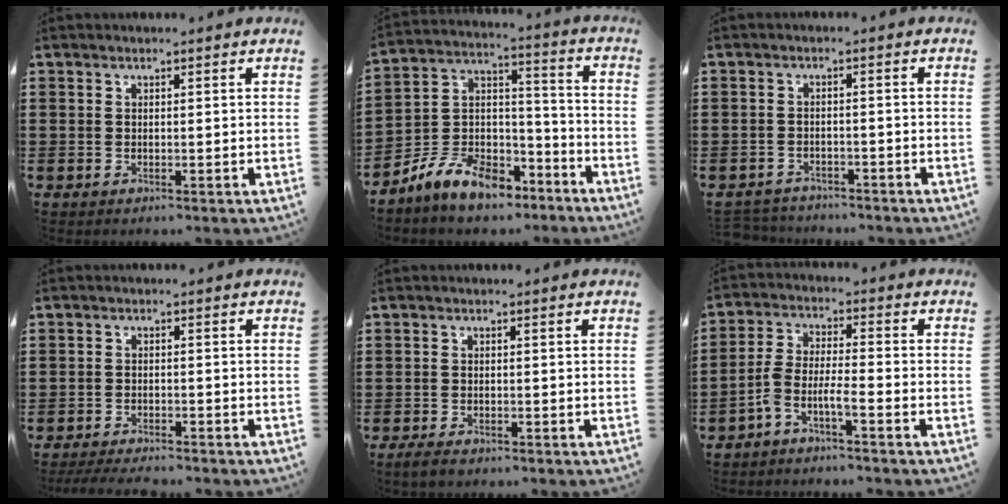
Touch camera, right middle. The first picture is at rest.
{"total": 10.2, "force": [-8.5, 4.0, 4.0], "torque": [-0.091, 0.027, -0.169]}
{"total": 2.6, "force": [-2.6, 0.6, -0.3], "torque": [-0.003, 0.000, -0.058]}
{"total": 3.2, "force": [-3.1, 0.4, 0.6], "torque": [-0.018, -0.001, -0.067]}
{"total": 1.7, "force": [-1.4, 0.7, 0.7], "torque": [-0.022, -0.001, -0.031]}
{"total": 4.3, "force": [-3.0, 0.4, 3.0], "torque": [-0.069, -0.003, -0.063]}